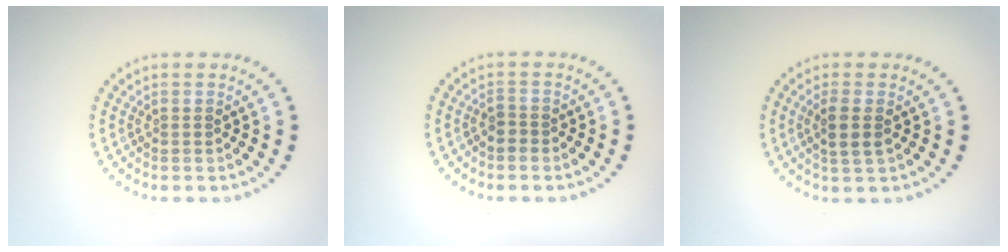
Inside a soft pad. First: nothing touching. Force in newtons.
{"total": 0.8, "press": 0.6, "slide": 0.5}
{"total": 2.0, "press": 1.7, "slide": 1.0}